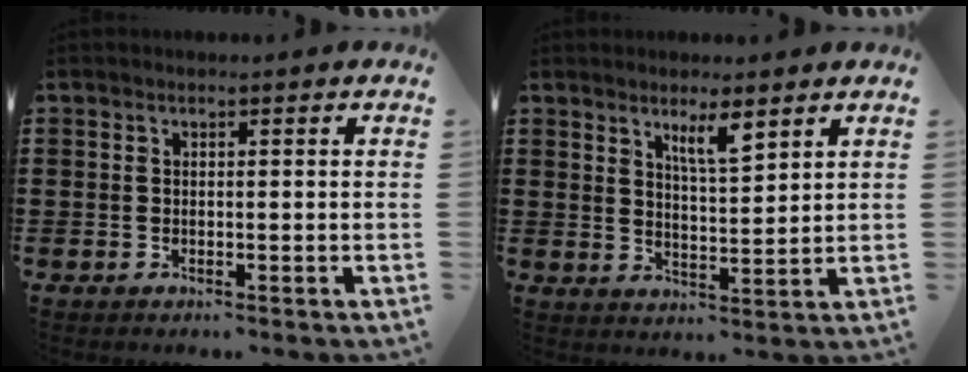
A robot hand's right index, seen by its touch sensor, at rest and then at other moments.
{"total": 4.5, "force": [3.2, 0.9, 3.0], "torque": [-0.050, -0.003, 0.052]}